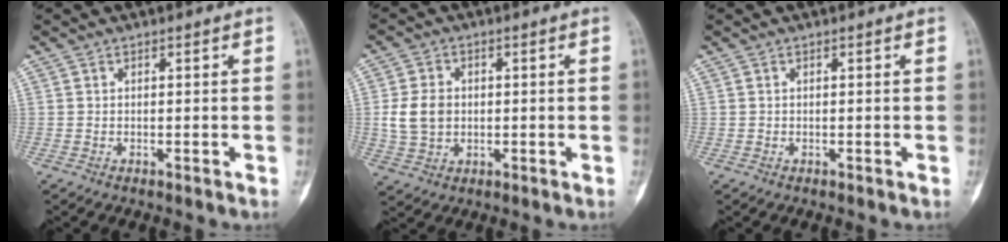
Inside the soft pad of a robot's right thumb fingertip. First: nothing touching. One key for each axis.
{"total": 7.1, "fx": 0.2, "fy": 5.5, "fz": 4.4, "tx": -0.076, "ty": 0.002, "tz": 0.007}
{"total": 0.0}